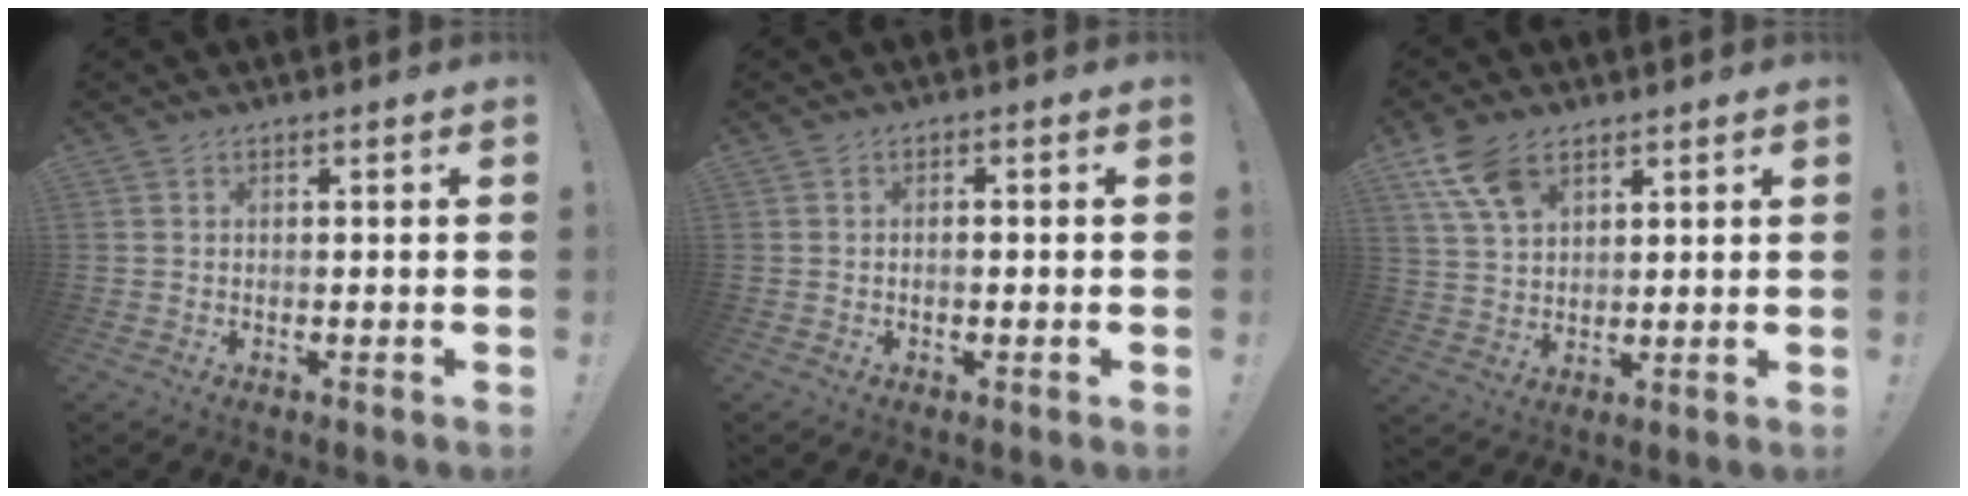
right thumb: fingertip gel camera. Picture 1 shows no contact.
{"total": 1.5, "force": [-0.7, 0.3, 1.2], "torque": [-0.028, 0.005, -0.011]}
{"total": 9.9, "force": [5.7, 5.7, 5.8], "torque": [-0.097, -0.018, 0.113]}